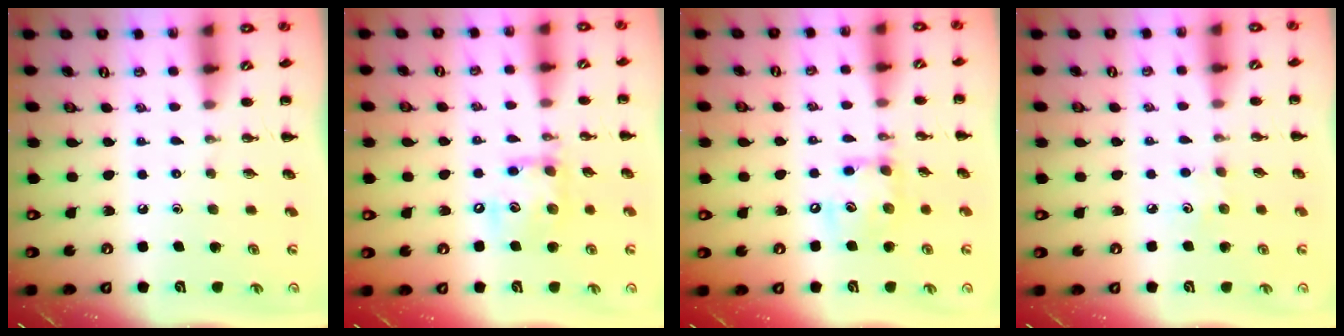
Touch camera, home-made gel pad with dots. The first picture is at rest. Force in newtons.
{"total": 12.5, "press": 12.3, "slide": 2.2}
{"total": 11.5, "press": 11.3, "slide": 1.8}
{"total": 3.5, "press": 3.4, "slide": 0.8}